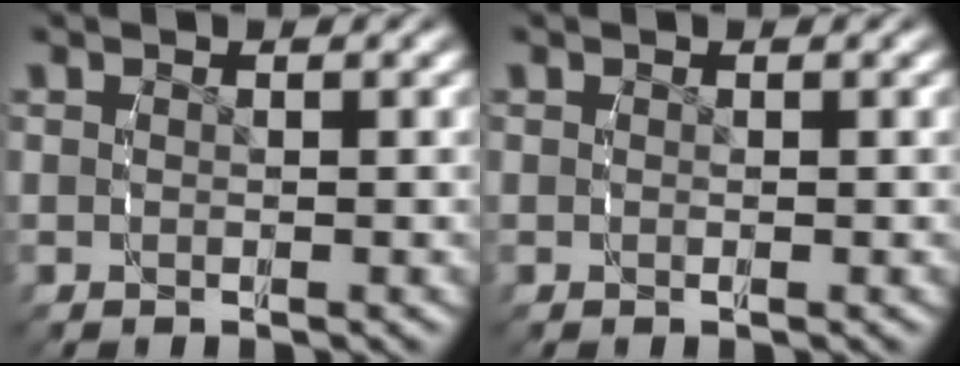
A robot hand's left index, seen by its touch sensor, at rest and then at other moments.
{"total": 0.0}